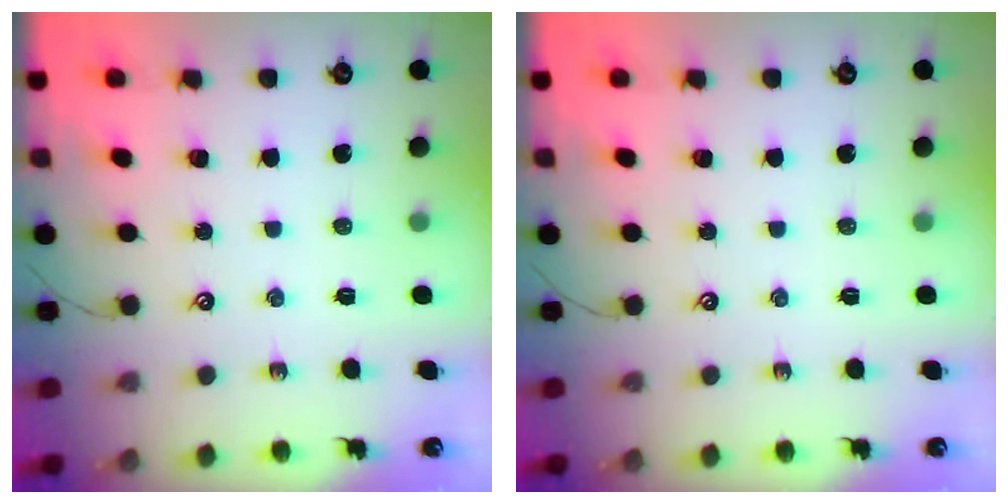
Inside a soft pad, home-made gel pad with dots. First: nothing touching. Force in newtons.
{"total": 0.0}